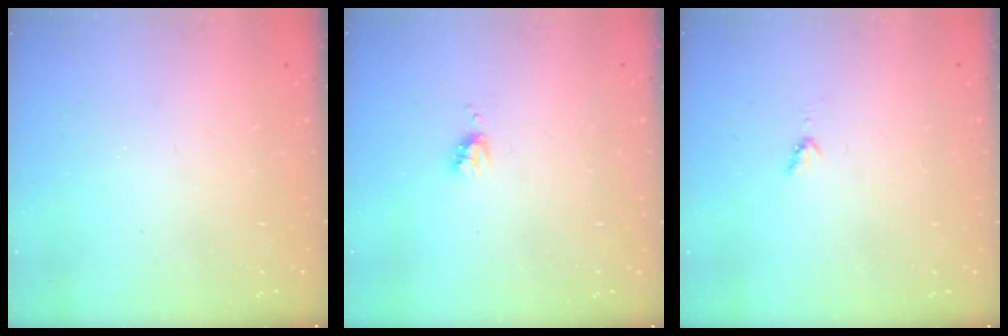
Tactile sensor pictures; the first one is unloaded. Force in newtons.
{"total": 3.7, "press": 3.7, "slide": 0.4}
{"total": 2.8, "press": 2.8, "slide": 0.4}